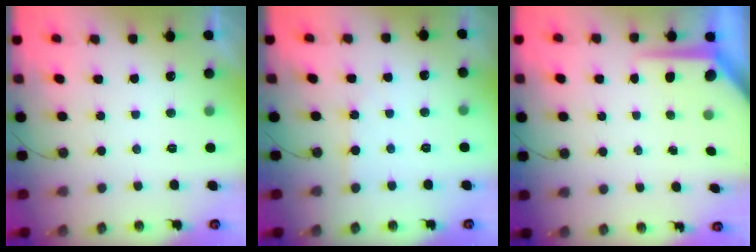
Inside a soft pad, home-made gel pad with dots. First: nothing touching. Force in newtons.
{"total": 3.2, "press": 3.2, "slide": 0.4}
{"total": 7.2, "press": 7.2, "slide": 0.7}